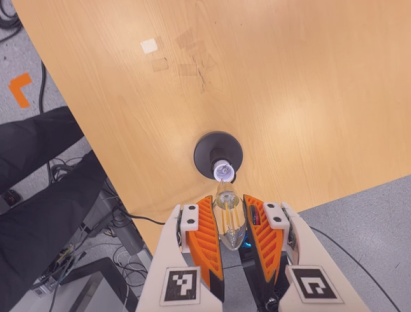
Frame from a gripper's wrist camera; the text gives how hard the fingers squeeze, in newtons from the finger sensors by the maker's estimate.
{"total": 12.8, "left": 13.2, "right": 12.4}